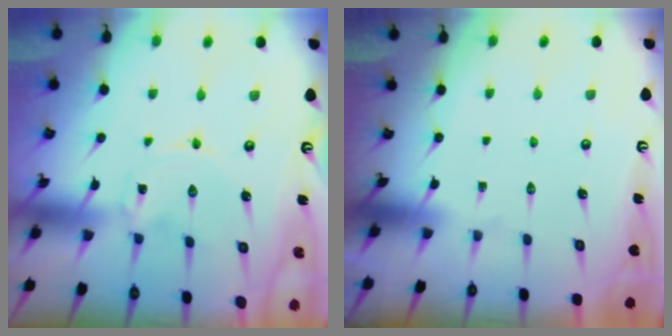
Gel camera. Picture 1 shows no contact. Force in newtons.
{"total": 0.0}